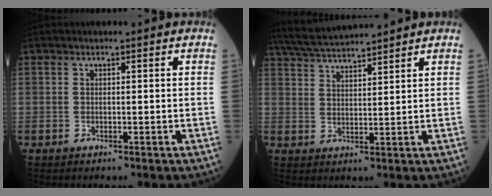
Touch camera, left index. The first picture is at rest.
{"total": 8.8, "force": [8.3, -0.2, 2.9], "torque": [-0.063, 0.029, 0.151]}